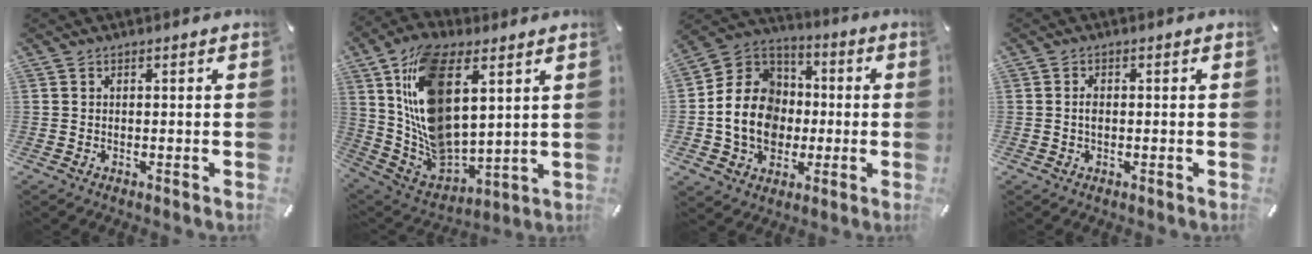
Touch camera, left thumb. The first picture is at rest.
{"total": 19.5, "force": [7.8, 10.9, 14.1], "torque": [-0.308, -0.038, 0.141]}
{"total": 16.0, "force": [-2.1, 13.8, 7.9], "torque": [-0.188, 0.021, -0.034]}
{"total": 1.7, "force": [-0.1, 1.0, 1.4], "torque": [-0.028, 0.001, -0.002]}